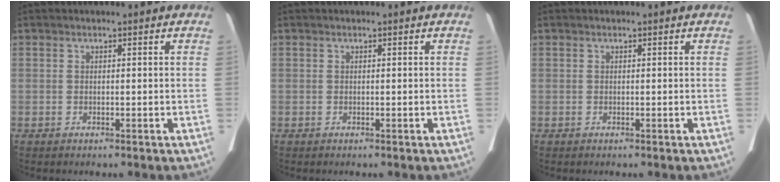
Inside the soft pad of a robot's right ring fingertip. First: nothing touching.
{"total": 0.0}
{"total": 0.0}